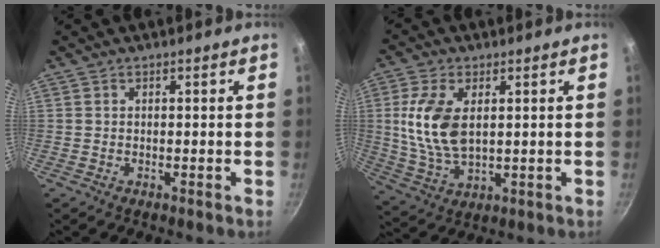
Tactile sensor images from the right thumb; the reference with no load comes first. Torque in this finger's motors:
{"motor_torque": [-0.08, 1.41, 1.10, -0.04, 0.46]}